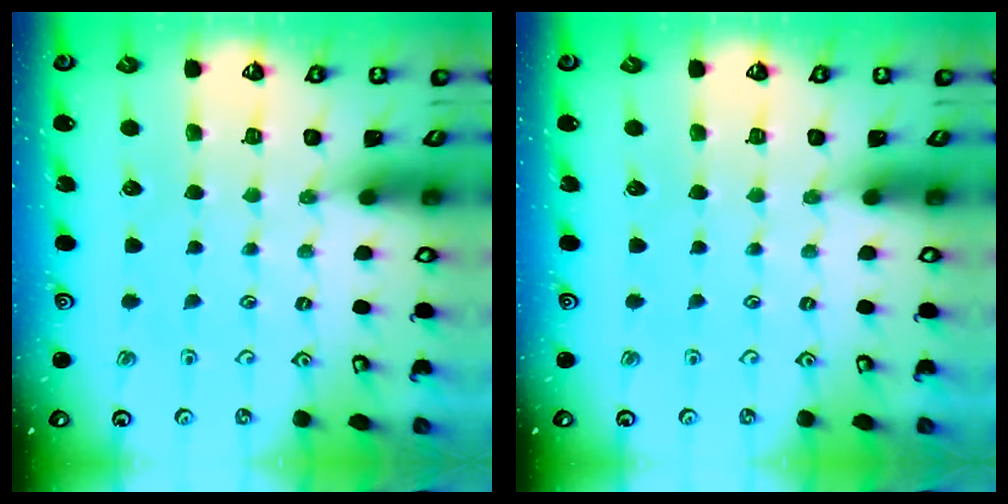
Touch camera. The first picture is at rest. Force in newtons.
{"total": 0.0}